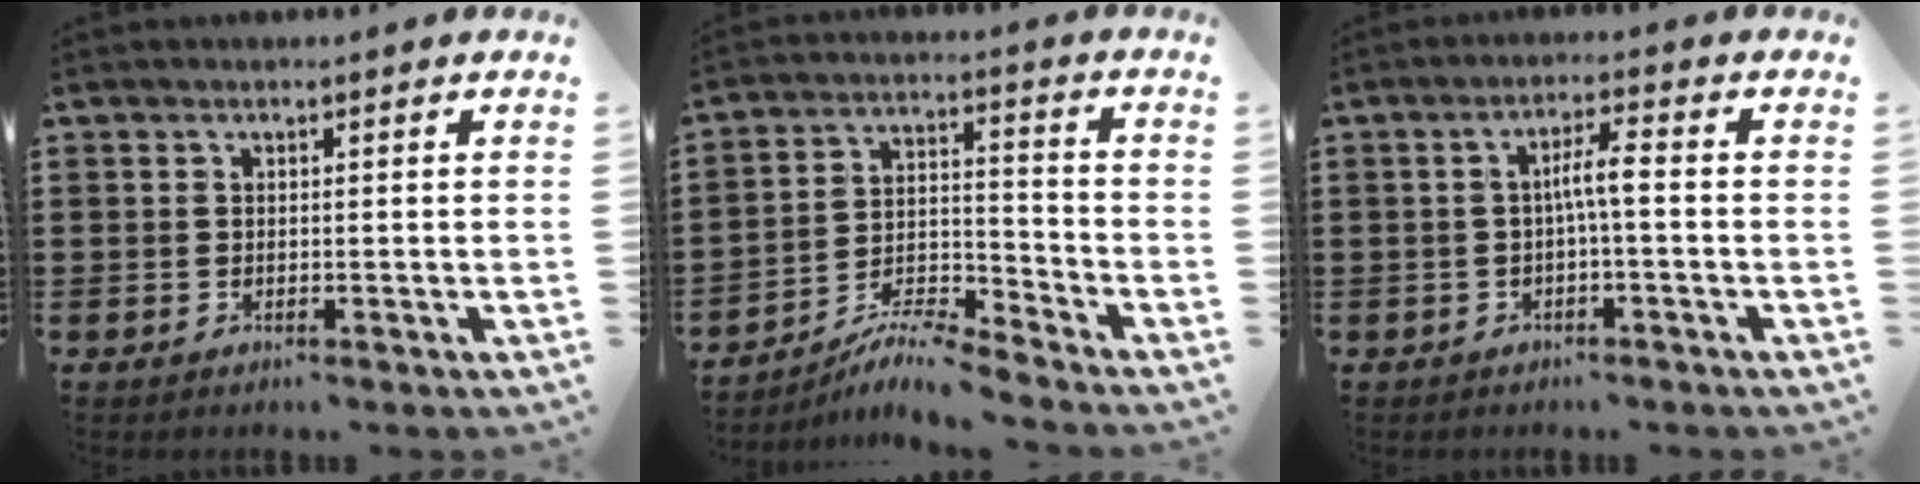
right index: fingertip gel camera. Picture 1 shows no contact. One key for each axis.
{"total": 6.7, "fx": -6.3, "fy": 0.1, "fz": 2.2, "tx": -0.048, "ty": -0.001, "tz": -0.123}
{"total": 4.0, "fx": -0.5, "fy": 0.4, "fz": 3.9, "tx": -0.074, "ty": 0.006, "tz": -0.013}